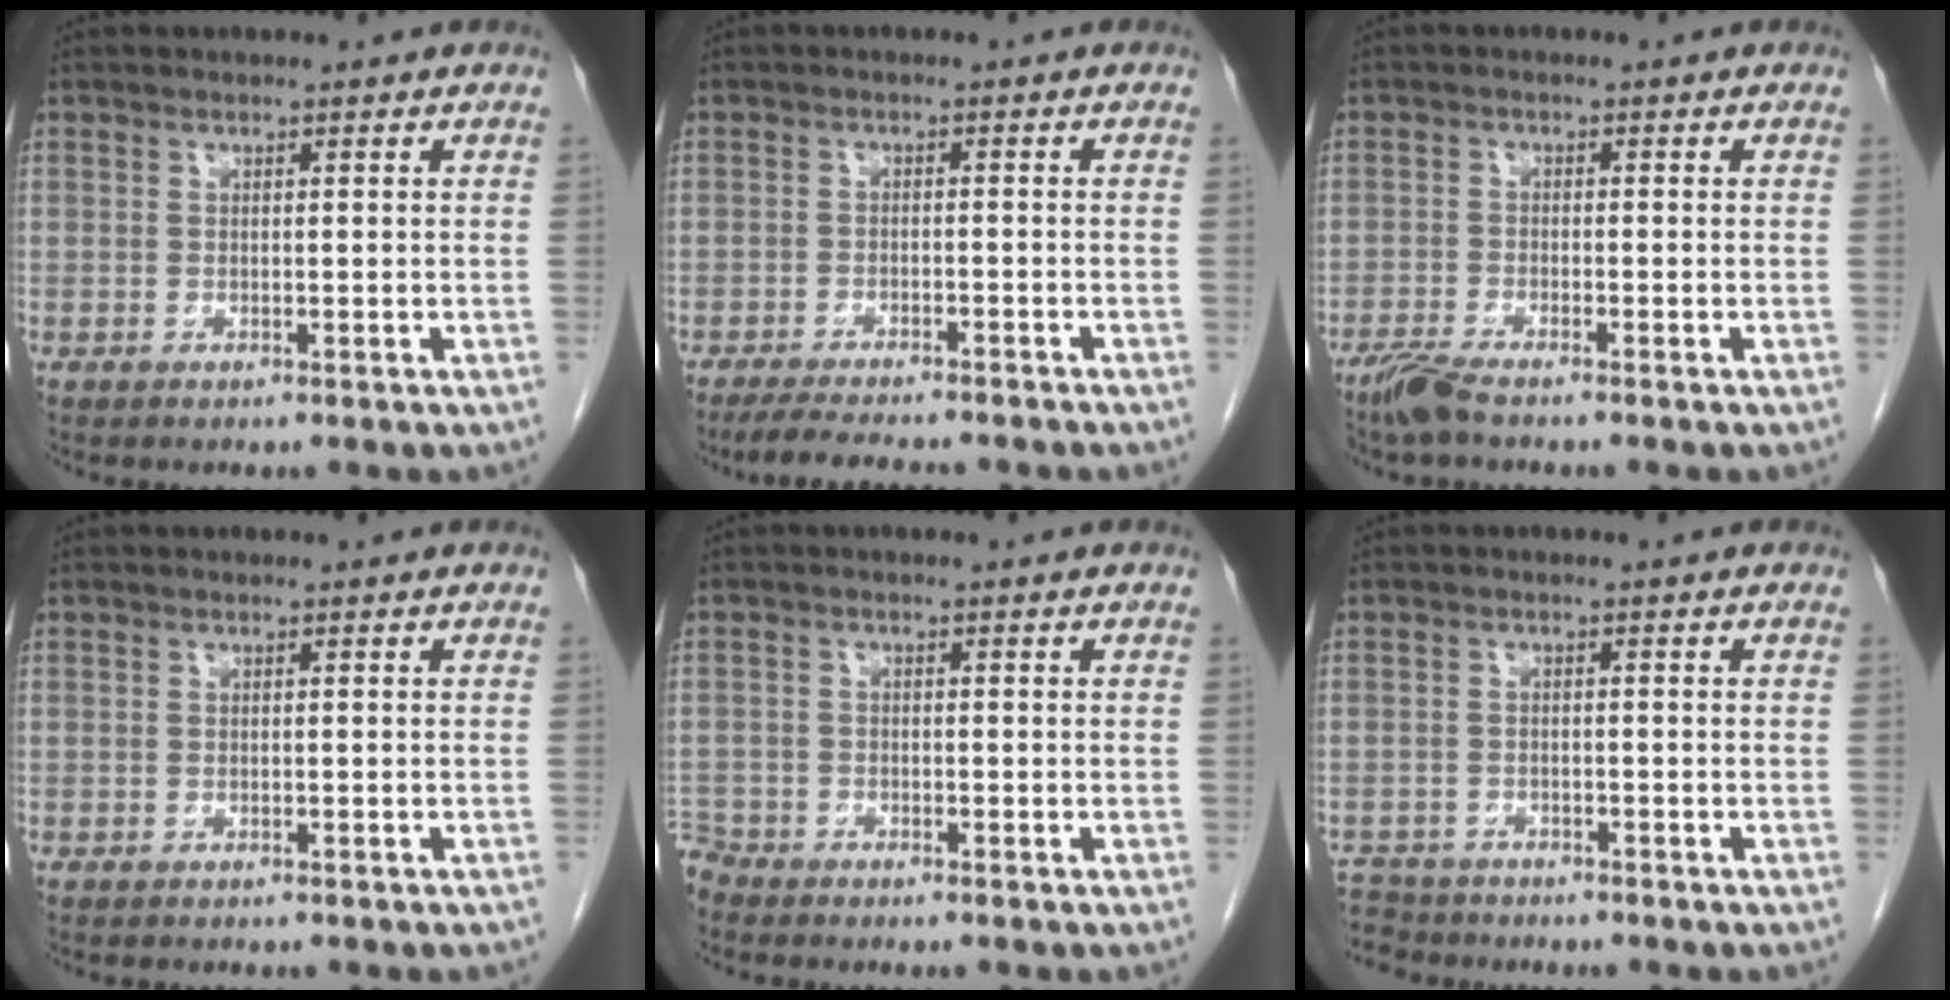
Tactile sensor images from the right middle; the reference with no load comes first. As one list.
[{"total": 9.2, "force": [-8.1, 1.3, 4.2], "torque": [-0.063, -0.015, -0.120]}, {"total": 3.2, "force": [-2.7, 0.2, 1.8], "torque": [-0.044, -0.009, -0.058]}, {"total": 1.6, "force": [-1.4, 0.5, 0.7], "torque": [-0.018, -0.003, -0.014]}, {"total": 3.2, "force": [-3.1, 0.8, -0.1], "torque": [0.004, -0.007, -0.060]}, {"total": 5.4, "force": [-5.0, 2.0, -0.1], "torque": [0.002, -0.005, -0.086]}]